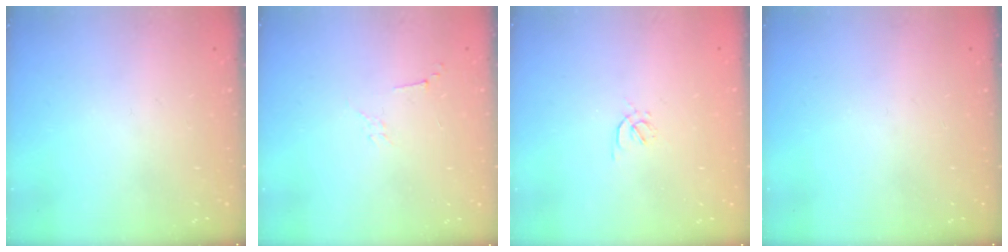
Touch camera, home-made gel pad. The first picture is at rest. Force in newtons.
{"total": 3.5, "press": 3.5, "slide": 0.8}
{"total": 1.6, "press": 1.6, "slide": 0.4}
{"total": 0.0}